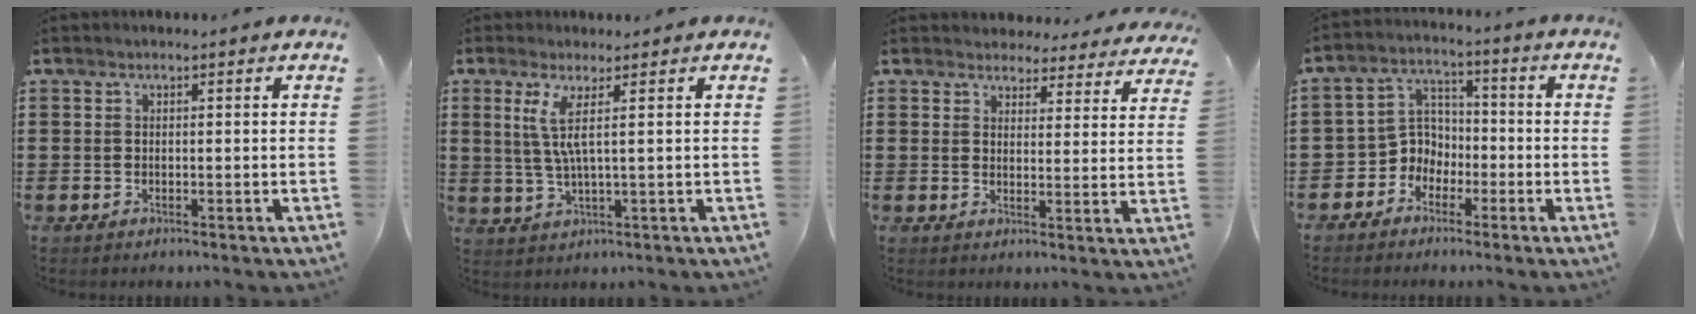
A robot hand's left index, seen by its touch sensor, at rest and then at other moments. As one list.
[{"total": 4.9, "force": [1.4, -0.2, 4.7], "torque": [-0.109, -0.015, 0.018]}, {"total": 3.9, "force": [3.8, 0.8, 0.2], "torque": [-0.014, -0.020, 0.066]}, {"total": 5.3, "force": [-2.6, 4.5, 1.1], "torque": [-0.049, 0.001, -0.059]}]